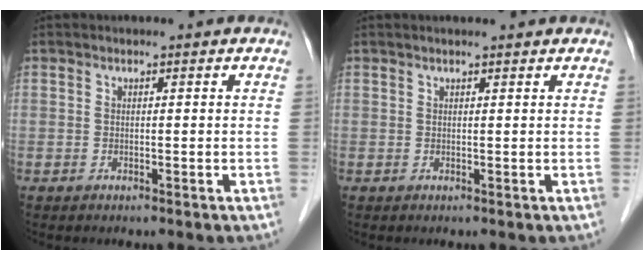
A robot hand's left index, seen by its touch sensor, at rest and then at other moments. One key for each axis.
{"total": 2.6, "fx": 2.4, "fy": 0.1, "fz": 1.1, "tx": -0.013, "ty": 0.016, "tz": 0.030}